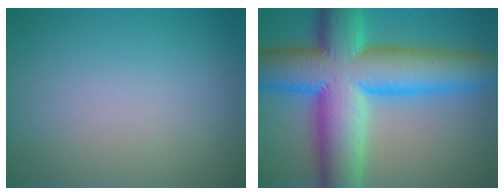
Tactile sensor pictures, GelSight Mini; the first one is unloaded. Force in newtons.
{"total": 15.6, "press": 15.6, "slide": 0.3}